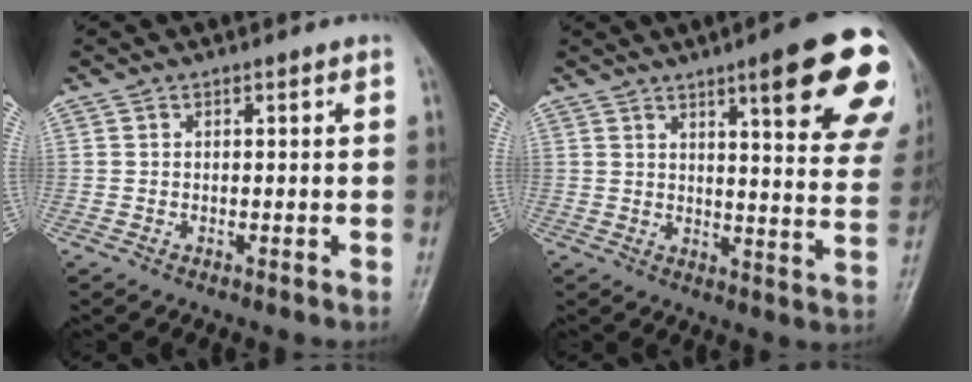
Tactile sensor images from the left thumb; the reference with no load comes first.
{"total": 20.7, "force": [11.2, 4.1, 16.9], "torque": [-0.188, -0.040, 0.133]}